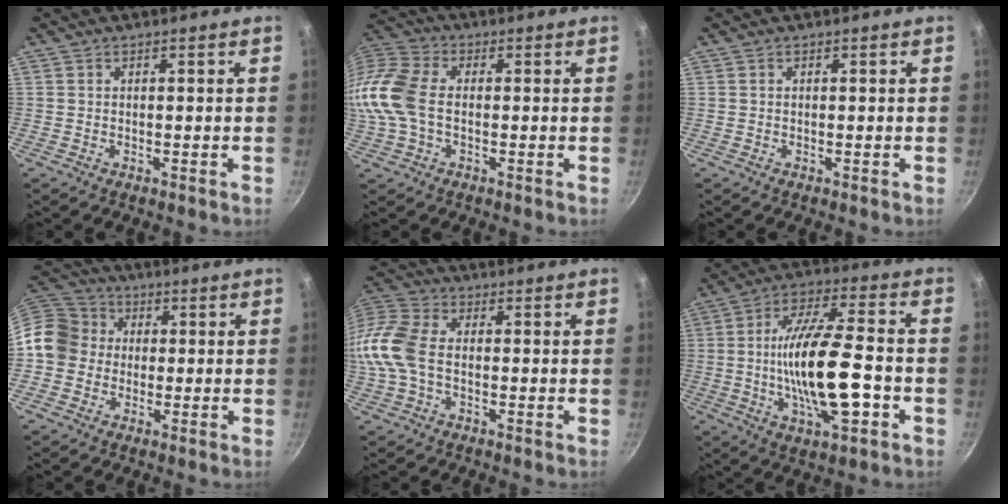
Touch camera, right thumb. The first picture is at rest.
{"total": 12.5, "force": [-0.5, 8.2, 9.4], "torque": [-0.198, 0.028, -0.026]}
{"total": 0.0}
{"total": 9.9, "force": [-0.1, 9.0, 4.1], "torque": [-0.041, 0.026, -0.024]}
{"total": 11.7, "force": [-0.9, 7.5, 8.9], "torque": [-0.188, 0.030, -0.038]}
{"total": 18.1, "force": [-3.5, 5.9, 16.8], "torque": [-0.288, 0.021, -0.066]}